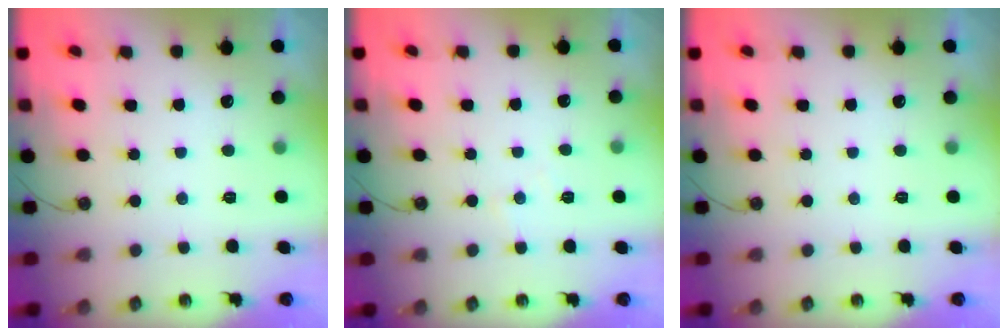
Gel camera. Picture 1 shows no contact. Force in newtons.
{"total": 4.5, "press": 4.4, "slide": 0.7}
{"total": 0.0}